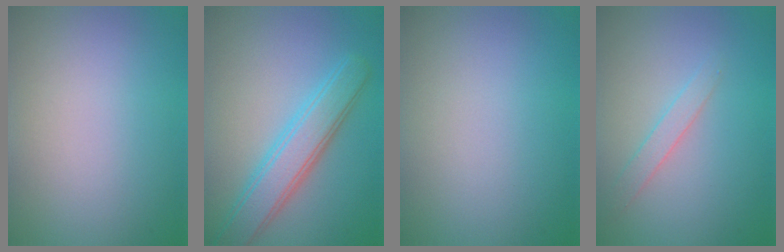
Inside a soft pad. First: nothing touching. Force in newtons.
{"total": 4.5, "press": 4.5, "slide": 0.1}
{"total": 0.0}
{"total": 1.4, "press": 1.4, "slide": 0.0}